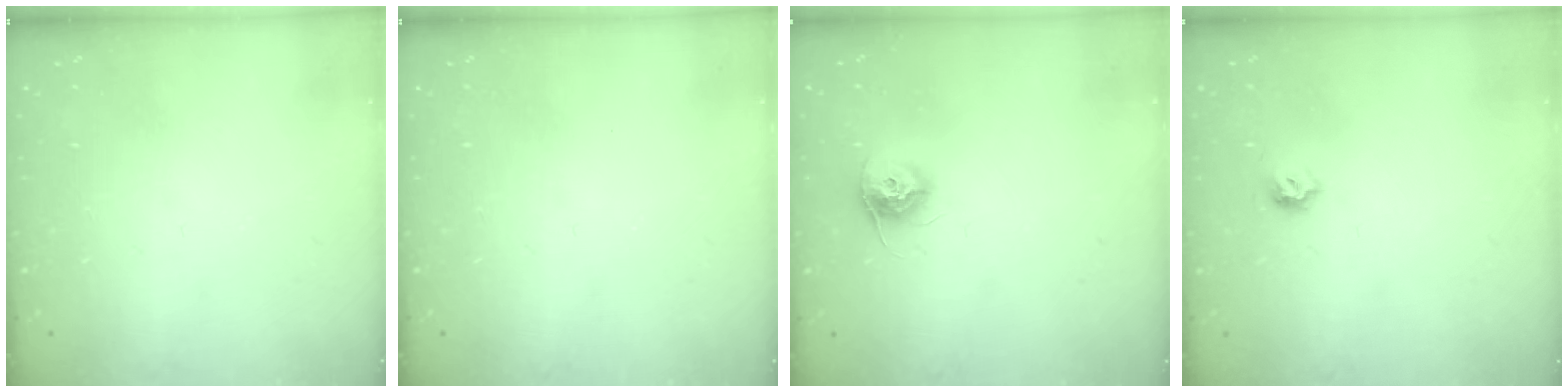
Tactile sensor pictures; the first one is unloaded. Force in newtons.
{"total": 0.0}
{"total": 9.5, "press": 9.5, "slide": 0.3}
{"total": 4.0, "press": 3.9, "slide": 0.8}